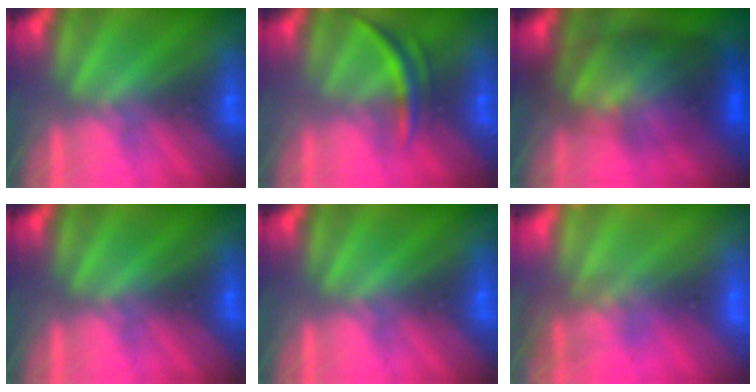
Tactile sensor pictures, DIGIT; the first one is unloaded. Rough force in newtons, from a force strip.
{"total": 3.7}
{"total": 7.6}
{"total": 0.0}
{"total": 0.0}
{"total": 7.7}